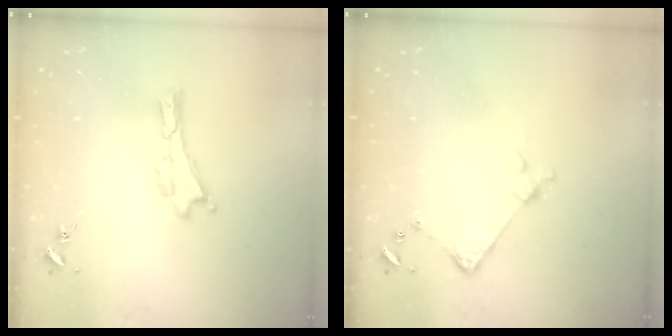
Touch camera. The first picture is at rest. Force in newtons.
{"total": 3.8, "press": 3.7, "slide": 0.3}